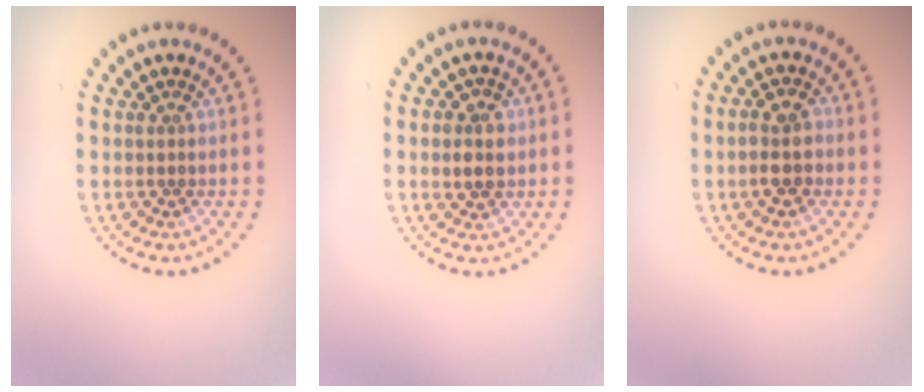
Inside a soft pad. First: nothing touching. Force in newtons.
{"total": 2.6, "press": 2.5, "slide": 0.5}
{"total": 2.7, "press": 2.6, "slide": 0.7}